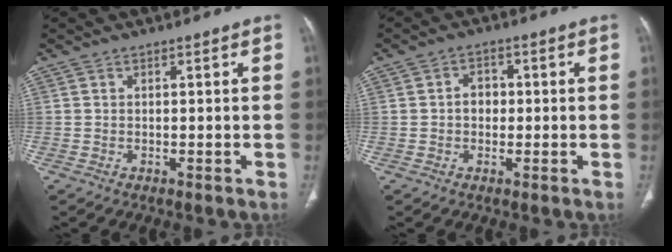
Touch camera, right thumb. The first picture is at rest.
{"total": 3.2, "force": [-0.1, 2.6, 1.8], "torque": [-0.009, 0.007, -0.008]}